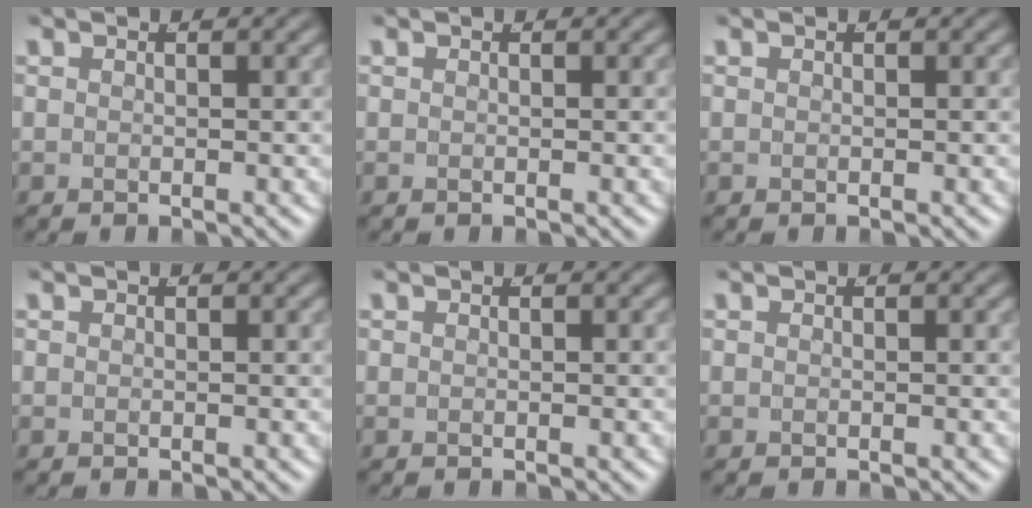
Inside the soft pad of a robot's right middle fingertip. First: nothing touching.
{"total": 0.0}
{"total": 0.0}
{"total": 0.0}
{"total": 0.0}
{"total": 0.0}